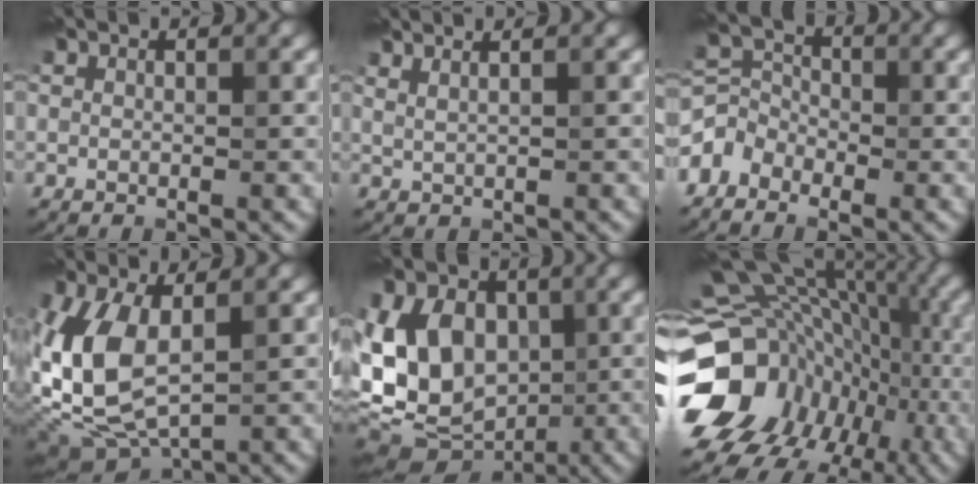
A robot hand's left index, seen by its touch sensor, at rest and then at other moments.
{"total": 2.5, "force": [1.9, 0.7, 1.4], "torque": [-0.013, 0.015, 0.017]}
{"total": 3.7, "force": [-2.8, 2.3, 0.7], "torque": [0.000, 0.012, -0.062]}
{"total": 7.7, "force": [-0.1, 4.1, 6.5], "torque": [-0.158, -0.006, -0.004]}
{"total": 14.8, "force": [-0.6, 11.7, 9.1], "torque": [-0.159, 0.049, -0.046]}
{"total": 17.1, "force": [-3.6, 13.1, 10.4], "torque": [-0.192, 0.001, -0.040]}